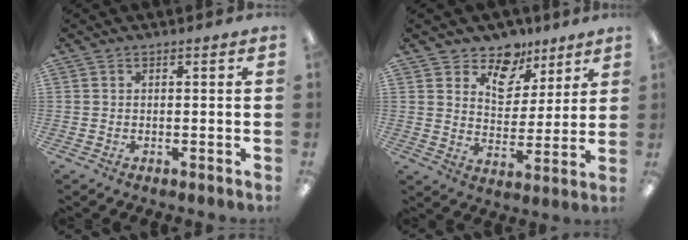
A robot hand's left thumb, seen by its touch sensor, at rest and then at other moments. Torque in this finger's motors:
{"motor_torque": [0.30, -0.19, -0.32, -0.29, 0.01]}